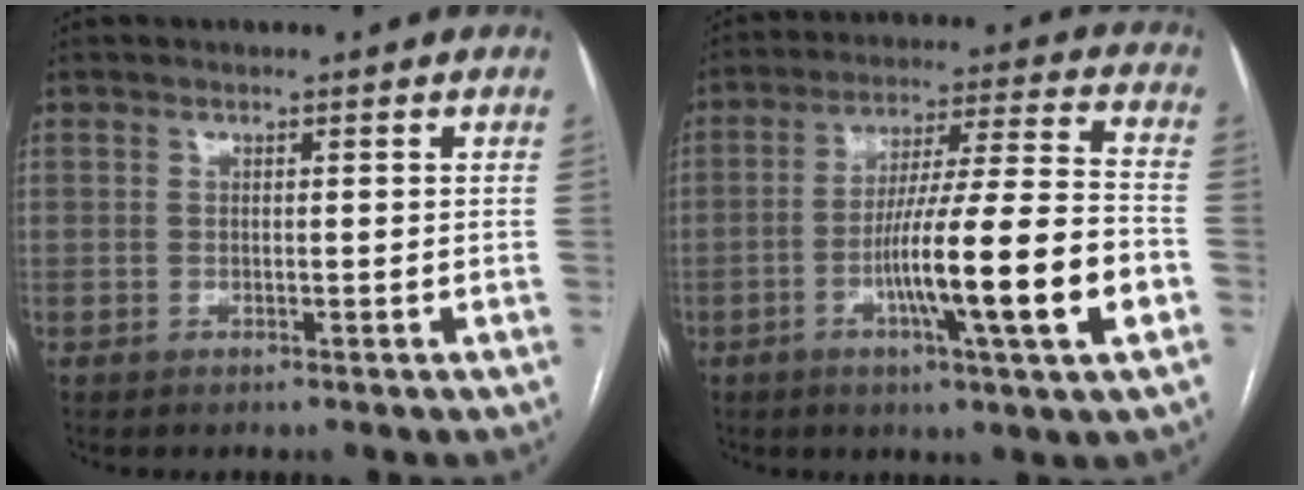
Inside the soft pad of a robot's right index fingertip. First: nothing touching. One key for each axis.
{"total": 17.2, "fx": -5.2, "fy": 0.0, "fz": 16.4, "tx": -0.275, "ty": -0.005, "tz": -0.085}